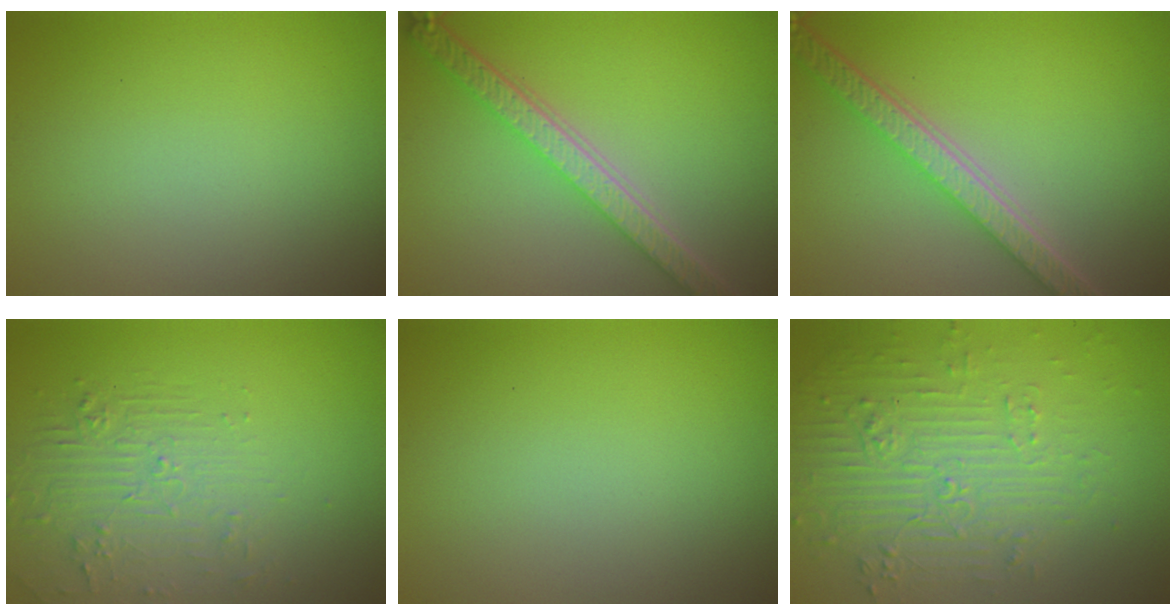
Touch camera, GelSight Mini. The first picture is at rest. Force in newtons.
{"total": 5.2, "press": 4.1, "slide": 3.3}
{"total": 5.5, "press": 4.1, "slide": 3.6}
{"total": 2.2, "press": 1.3, "slide": 1.8}
{"total": 0.0}
{"total": 5.7, "press": 3.6, "slide": 4.4}